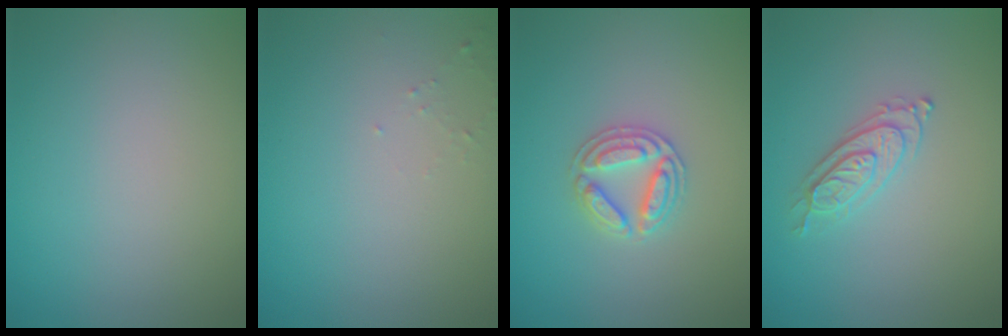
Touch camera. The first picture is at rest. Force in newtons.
{"total": 0.7, "press": 0.6, "slide": 0.2}
{"total": 2.8, "press": 2.7, "slide": 0.5}
{"total": 2.2, "press": 2.2, "slide": 0.3}